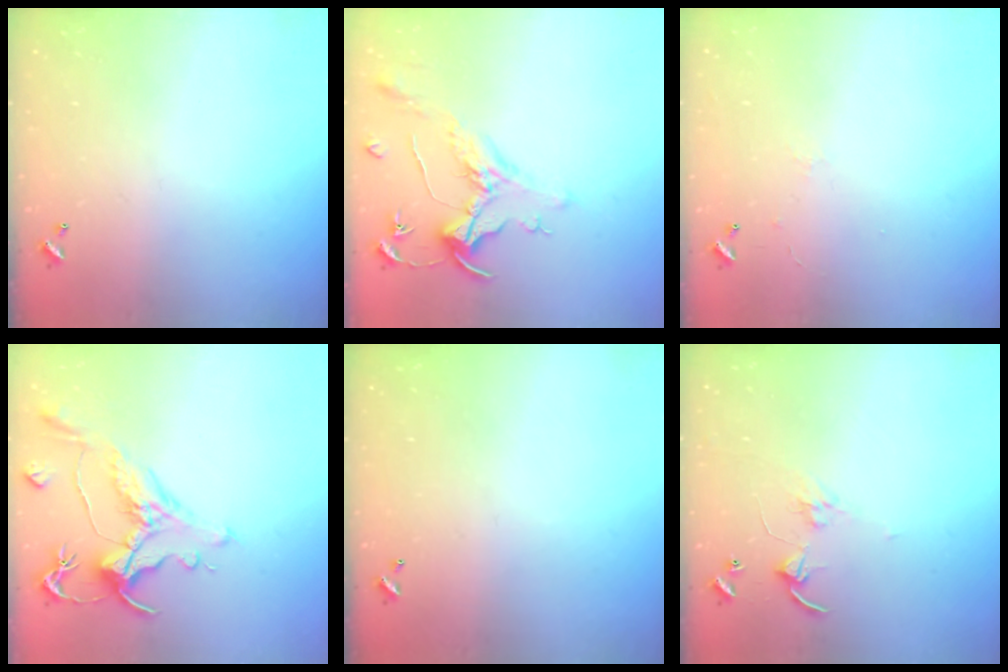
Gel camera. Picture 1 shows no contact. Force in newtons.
{"total": 1.6, "press": 1.4, "slide": 0.7}
{"total": 0.9, "press": 0.7, "slide": 0.5}
{"total": 1.5, "press": 0.4, "slide": 1.5}
{"total": 0.0}
{"total": 3.2, "press": 3.2, "slide": 0.0}